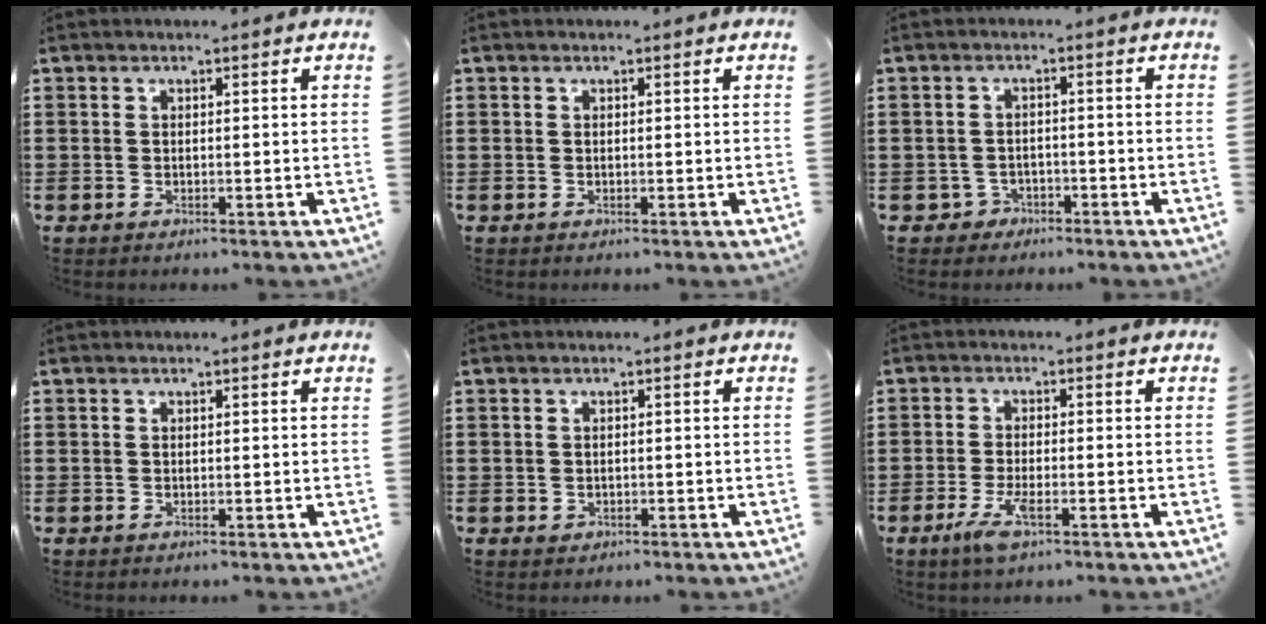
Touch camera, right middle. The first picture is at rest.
{"total": 0.0}
{"total": 2.2, "force": [-1.8, 1.3, 0.2], "torque": [-0.012, 0.002, -0.040]}
{"total": 0.0}
{"total": 0.6, "force": [-0.2, 0.5, 0.3], "torque": [-0.007, 0.003, -0.004]}
{"total": 4.5, "force": [-2.1, 1.1, 3.8], "torque": [-0.082, -0.007, -0.040]}